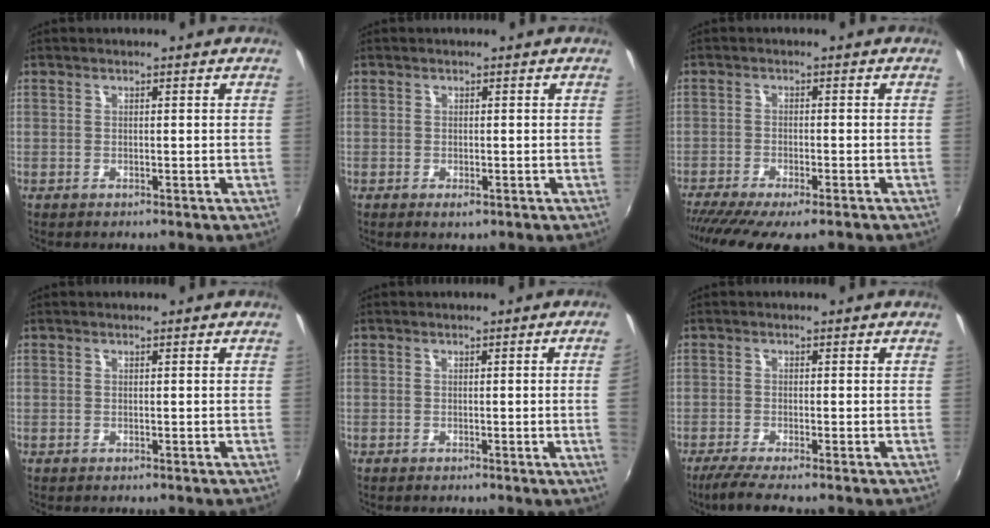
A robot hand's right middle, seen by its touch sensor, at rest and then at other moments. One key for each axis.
{"total": 1.2, "fx": -0.6, "fy": 0.5, "fz": 0.9, "tx": -0.018, "ty": -0.004, "tz": -0.008}
{"total": 11.2, "fx": -8.8, "fy": 2.2, "fz": 6.5, "tx": -0.143, "ty": -0.045, "tz": -0.144}
{"total": 0.0}
{"total": 3.2, "fx": 0.1, "fy": -1.9, "fz": 2.6, "tx": -0.036, "ty": -0.013, "tz": 0.005}
{"total": 3.9, "fx": -3.0, "fy": -0.6, "fz": 2.4, "tx": -0.058, "ty": -0.016, "tz": -0.060}